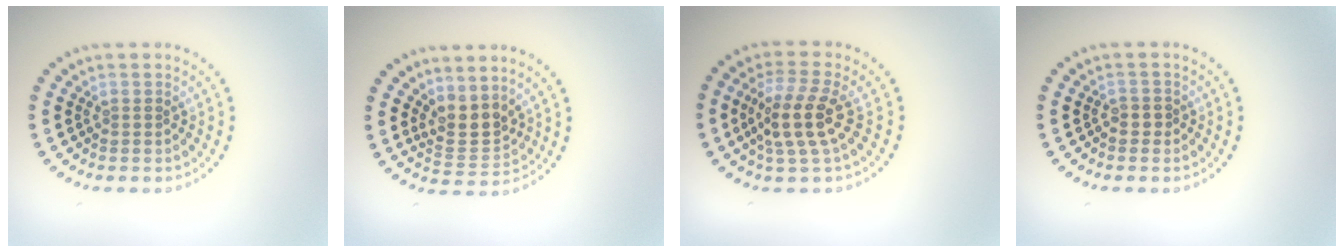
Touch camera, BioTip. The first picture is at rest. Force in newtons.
{"total": 2.9, "press": 2.4, "slide": 1.6}
{"total": 4.2, "press": 3.7, "slide": 2.0}
{"total": 0.7, "press": 0.5, "slide": 0.4}